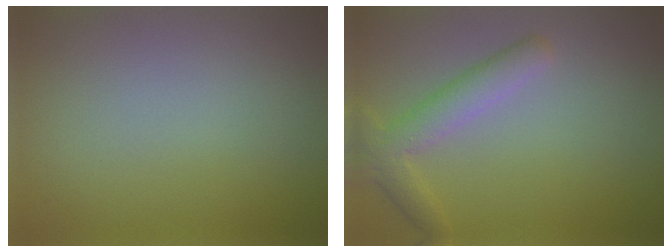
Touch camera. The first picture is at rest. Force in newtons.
{"total": 3.4, "press": 3.4, "slide": 0.1}